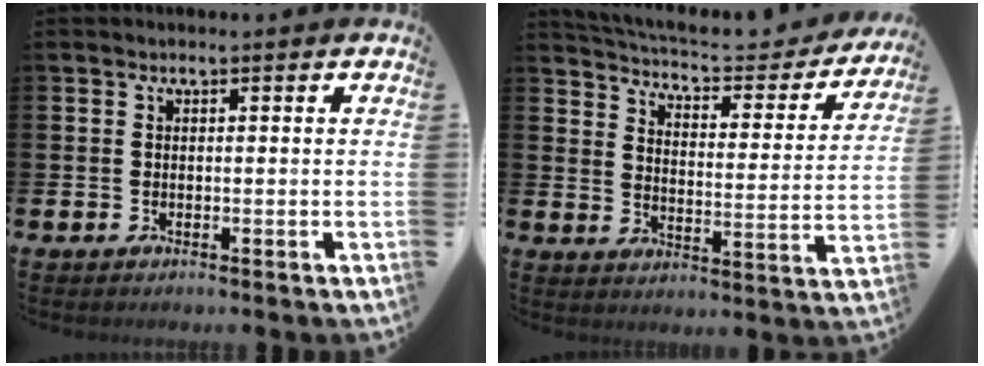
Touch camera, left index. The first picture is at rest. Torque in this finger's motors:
{"motor_torque": [0.29, -0.66, 0.11, 0.05]}